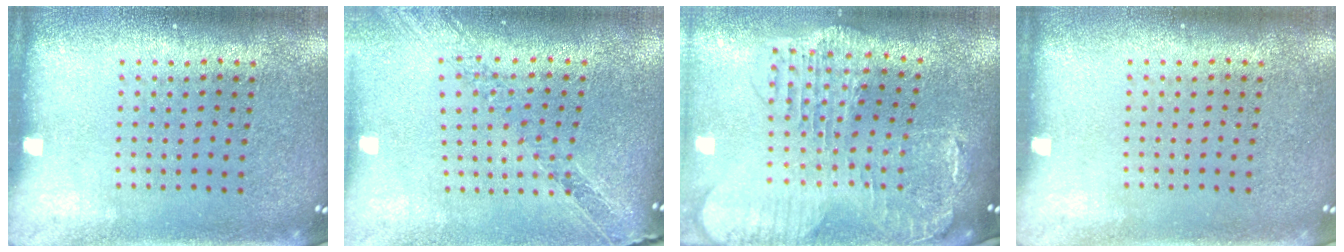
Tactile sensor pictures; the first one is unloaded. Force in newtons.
{"total": 1.1, "press": 1.1, "slide": 0.1}
{"total": 2.1, "press": 1.9, "slide": 0.9}
{"total": 0.0}